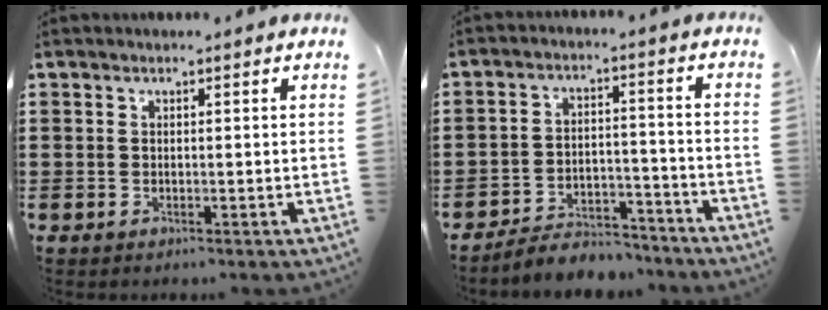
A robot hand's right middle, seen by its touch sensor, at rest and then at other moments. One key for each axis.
{"total": 5.5, "fx": -5.3, "fy": 1.1, "fz": 0.5, "tx": -0.008, "ty": 0.018, "tz": -0.108}